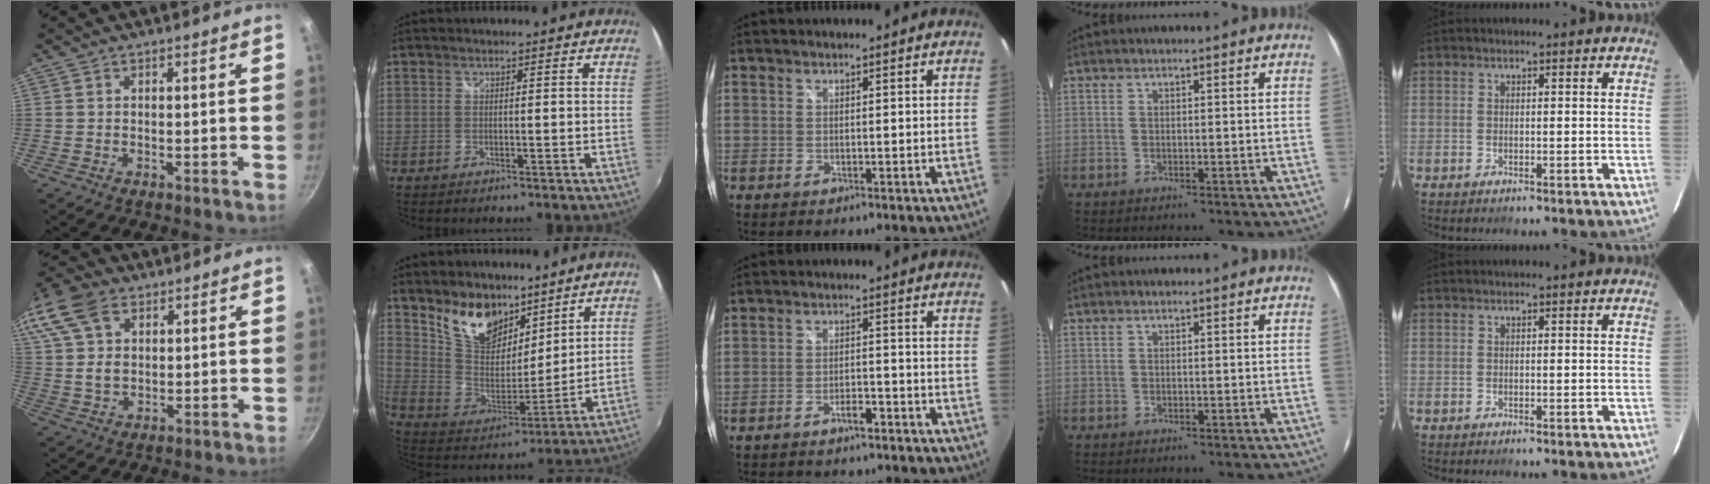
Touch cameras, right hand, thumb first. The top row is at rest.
{"thumb": {"total": 20.1, "force": [8.9, 13.6, 11.9], "torque": [-0.275, 0.033, 0.166]}, "index": {"total": 14.5, "force": [9.9, 7.9, 7.1], "torque": [-0.147, 0.003, 0.195]}, "middle": {"total": 8.7, "force": [-7.5, 3.1, 3.2], "torque": [-0.076, 0.003, -0.102]}}